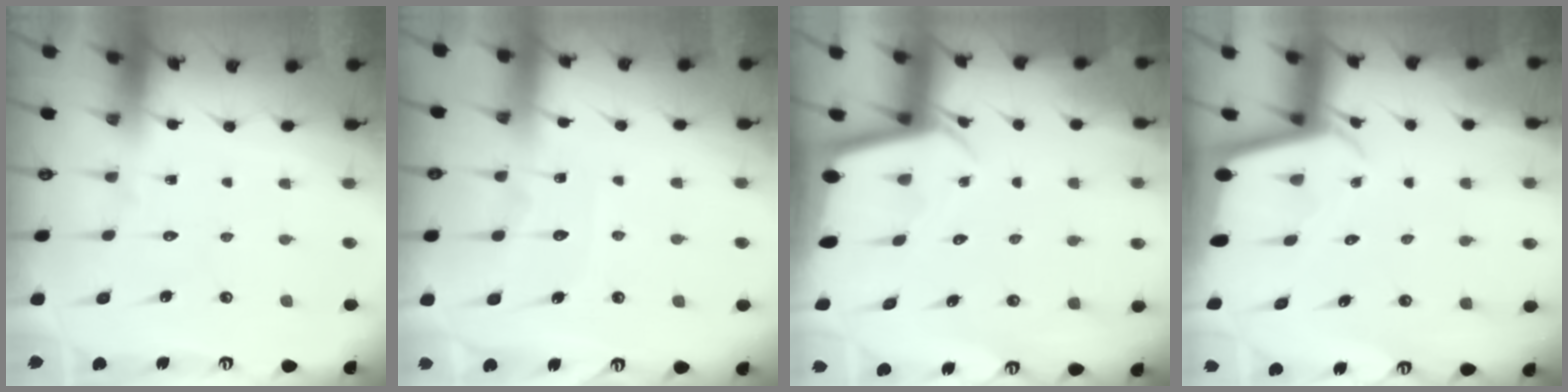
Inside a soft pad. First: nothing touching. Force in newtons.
{"total": 5.5, "press": 5.5, "slide": 0.4}
{"total": 2.3, "press": 2.3, "slide": 0.1}
{"total": 2.2, "press": 2.2, "slide": 0.2}